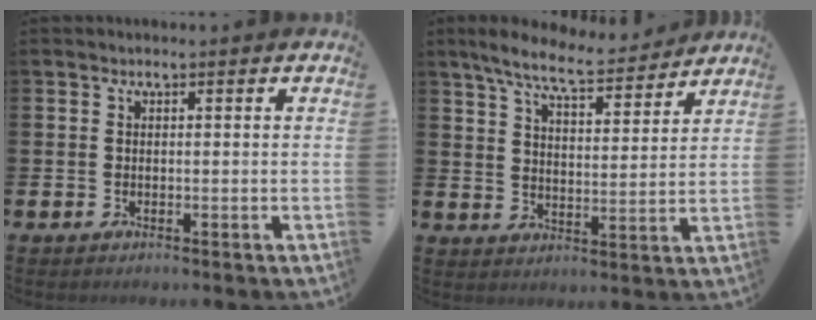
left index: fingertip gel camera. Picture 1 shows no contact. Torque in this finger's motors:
{"motor_torque": [1.04, -1.10, 0.60, 0.14]}